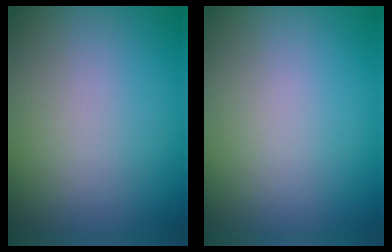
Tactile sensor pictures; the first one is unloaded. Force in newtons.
{"total": 0.0}